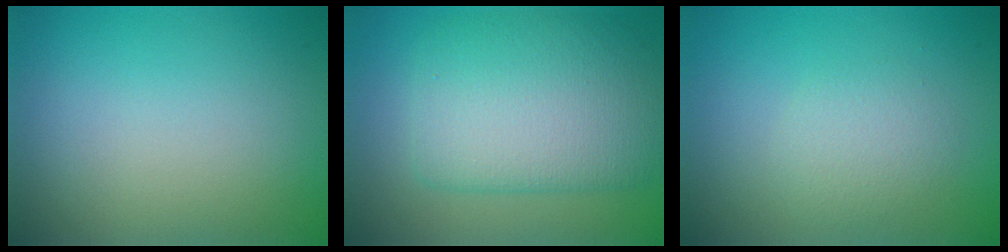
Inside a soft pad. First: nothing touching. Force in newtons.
{"total": 8.1, "press": 8.1, "slide": 0.3}
{"total": 2.0, "press": 2.0, "slide": 0.2}